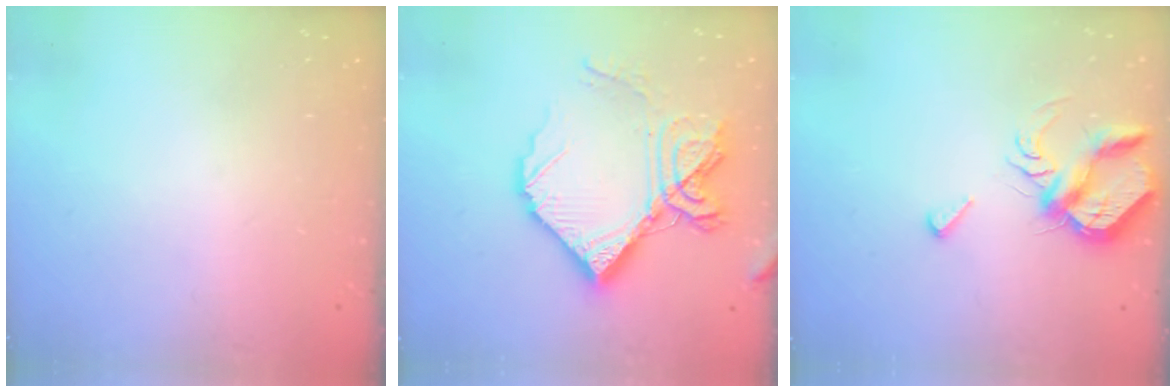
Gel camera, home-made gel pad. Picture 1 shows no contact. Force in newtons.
{"total": 19.8, "press": 19.7, "slide": 2.1}
{"total": 6.8, "press": 6.7, "slide": 0.9}